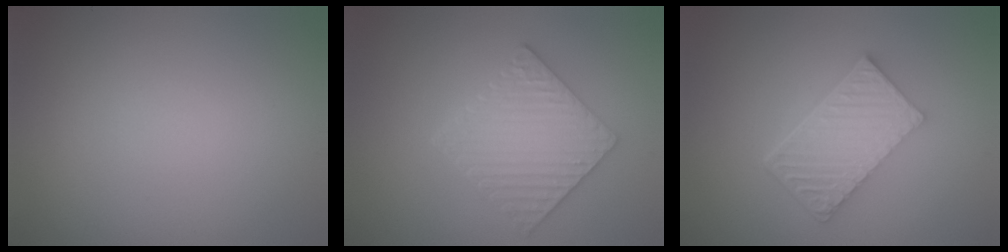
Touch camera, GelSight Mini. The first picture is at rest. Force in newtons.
{"total": 5.3, "press": 4.4, "slide": 2.9}
{"total": 6.0, "press": 4.3, "slide": 4.1}